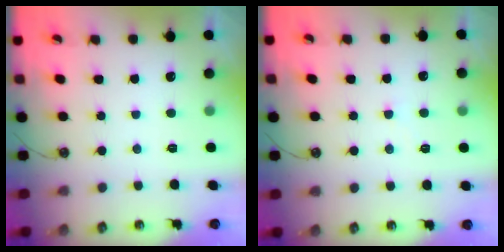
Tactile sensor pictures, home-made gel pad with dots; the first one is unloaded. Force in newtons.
{"total": 1.2, "press": 1.1, "slide": 0.4}